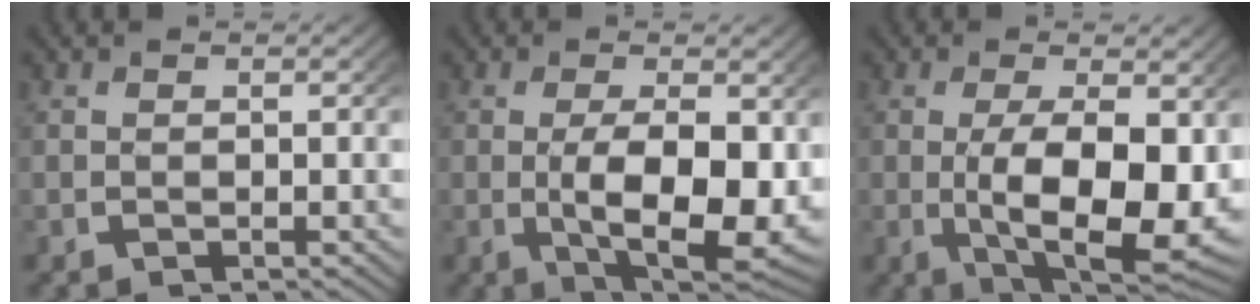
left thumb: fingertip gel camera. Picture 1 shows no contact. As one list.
[{"total": 10.1, "force": [-1.6, 5.4, 8.3], "torque": [-0.155, -0.043, -0.003]}, {"total": 11.6, "force": [-1.3, 6.2, 9.8], "torque": [-0.187, -0.046, 0.005]}]